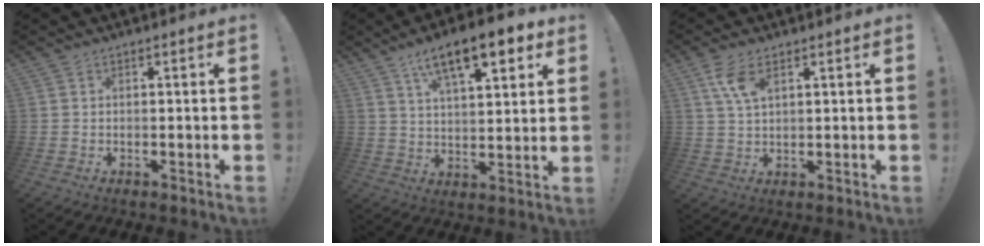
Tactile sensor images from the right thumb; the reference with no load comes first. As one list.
[{"total": 14.6, "force": [8.3, 5.0, 11.0], "torque": [-0.173, -0.036, 0.135]}, {"total": 6.7, "force": [3.4, 2.9, 5.0], "torque": [-0.100, -0.011, 0.062]}]